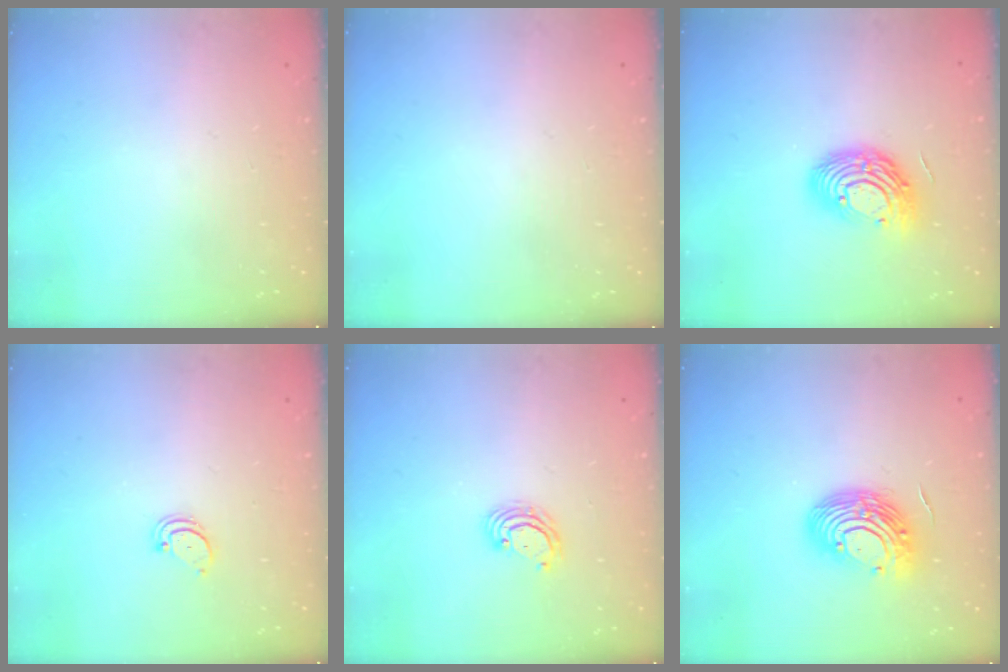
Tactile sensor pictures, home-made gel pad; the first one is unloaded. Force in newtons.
{"total": 0.0}
{"total": 13.0, "press": 12.9, "slide": 1.0}
{"total": 1.9, "press": 1.9, "slide": 0.2}
{"total": 3.6, "press": 3.6, "slide": 0.3}
{"total": 12.8, "press": 12.6, "slide": 2.2}